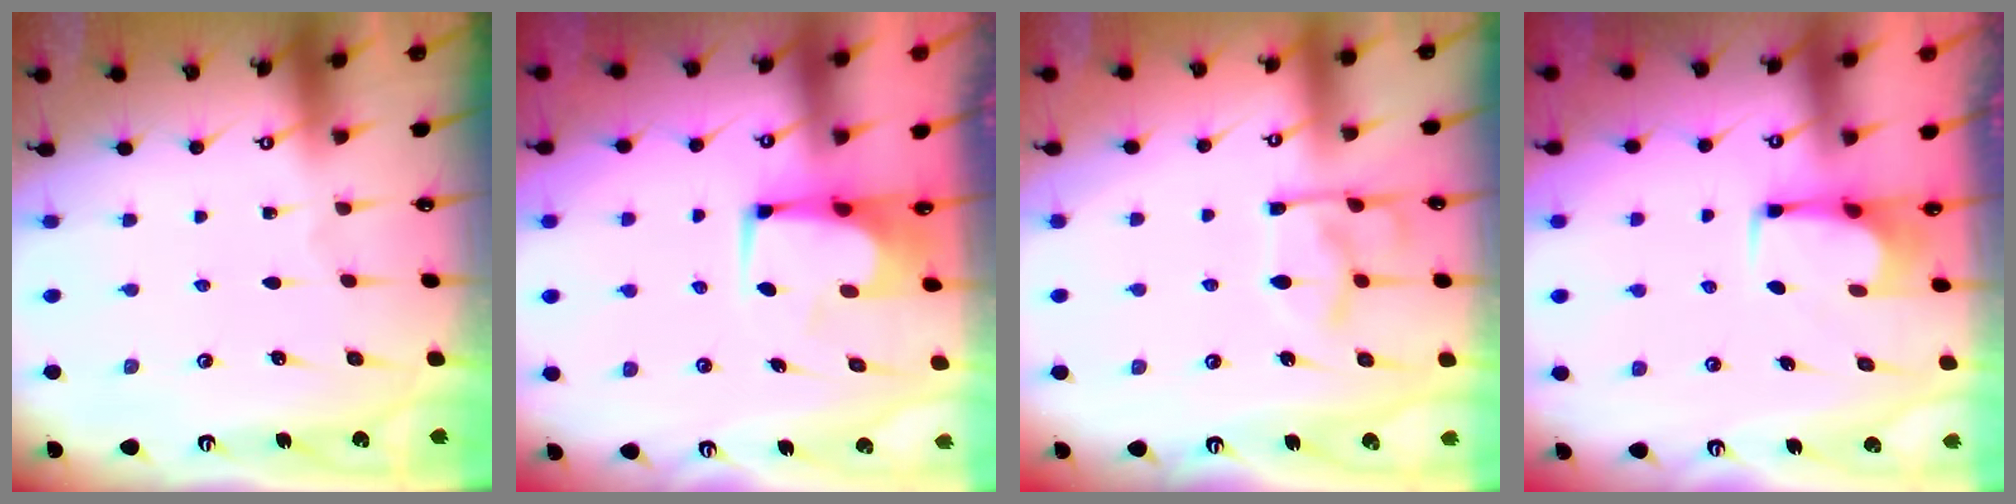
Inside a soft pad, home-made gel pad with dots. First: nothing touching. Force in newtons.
{"total": 1.3, "press": 1.2, "slide": 0.2}
{"total": 11.7, "press": 11.6, "slide": 0.9}
{"total": 2.7, "press": 2.7, "slide": 0.4}